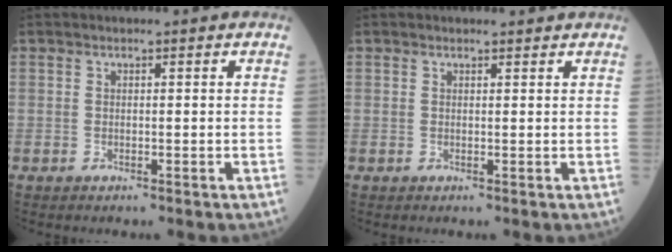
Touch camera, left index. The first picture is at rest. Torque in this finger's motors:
{"motor_torque": [0.50, -0.85, 0.02, 0.03]}